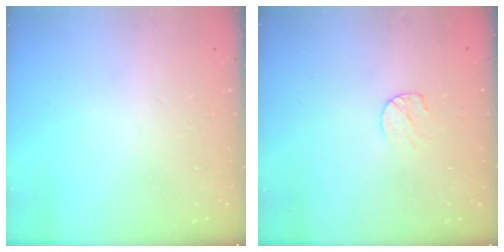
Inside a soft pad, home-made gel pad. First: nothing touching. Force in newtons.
{"total": 6.6, "press": 6.5, "slide": 0.7}